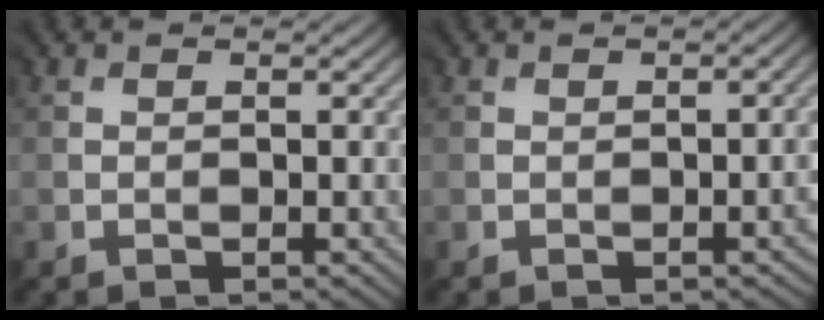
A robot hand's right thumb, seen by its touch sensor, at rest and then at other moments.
{"total": 1.7, "force": [-0.7, 0.4, 1.6], "torque": [-0.012, -0.002, -0.008]}